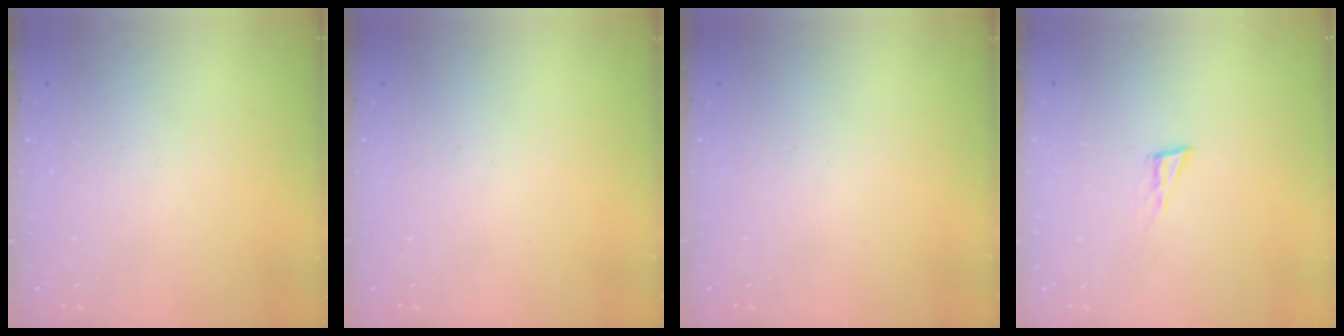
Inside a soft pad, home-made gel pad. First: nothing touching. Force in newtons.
{"total": 0.0}
{"total": 0.0}
{"total": 4.8, "press": 4.7, "slide": 0.6}